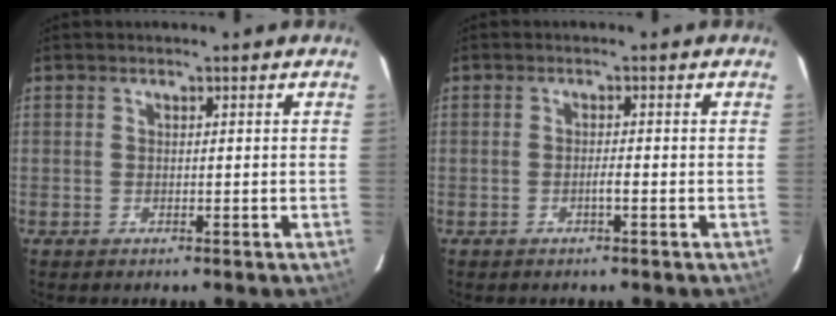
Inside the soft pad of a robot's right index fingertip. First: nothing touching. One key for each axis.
{"total": 1.3, "fx": -0.6, "fy": 0.0, "fz": 1.2, "tx": -0.022, "ty": 0.001, "tz": -0.011}